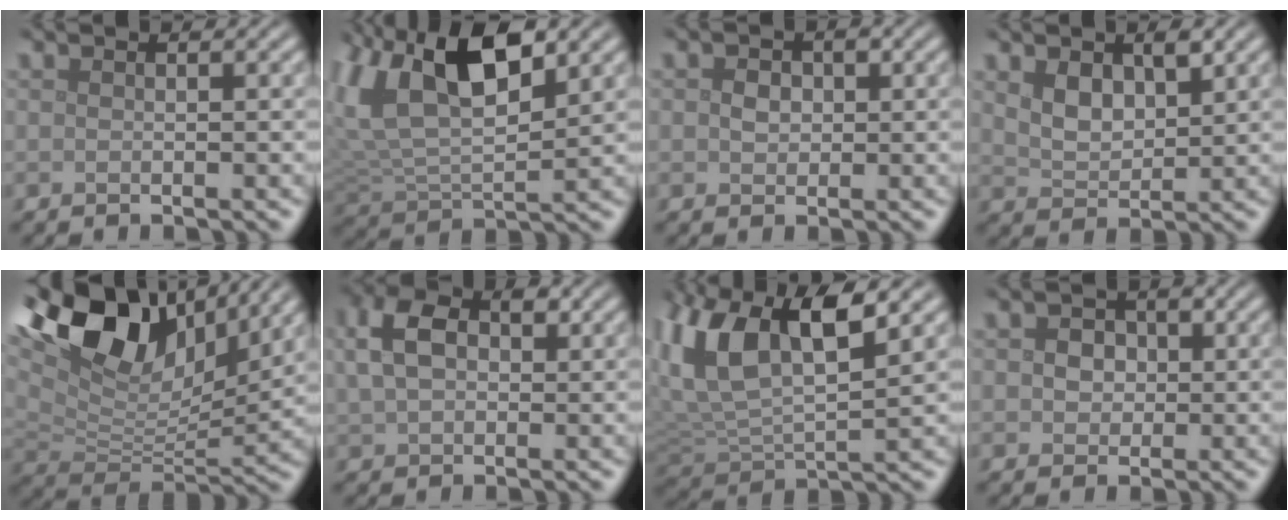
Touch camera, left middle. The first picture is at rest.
{"total": 11.0, "force": [5.4, 5.5, 7.9], "torque": [-0.174, 0.016, 0.098]}
{"total": 1.5, "force": [0.1, 1.3, 0.7], "torque": [-0.015, 0.000, -0.001]}
{"total": 2.9, "force": [1.3, 1.8, 1.9], "torque": [-0.043, -0.005, 0.029]}
{"total": 12.7, "force": [7.2, 6.5, 8.2], "torque": [-0.166, 0.019, 0.121]}
{"total": 5.3, "force": [1.5, 3.8, 3.4], "torque": [-0.080, 0.009, 0.019]}
{"total": 10.0, "force": [4.1, 4.8, 7.8], "torque": [-0.170, 0.011, 0.072]}
{"total": 2.5, "force": [0.4, 2.2, 1.2], "torque": [-0.012, 0.006, -0.009]}